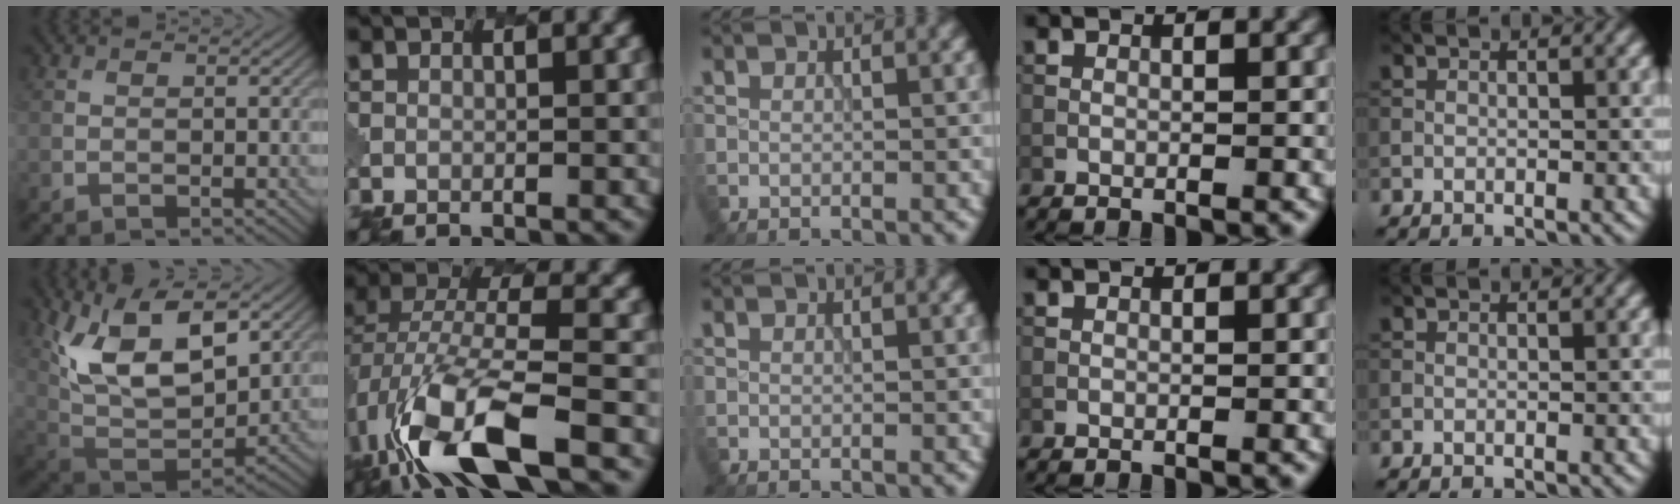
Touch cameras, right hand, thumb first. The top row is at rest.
{"thumb": {"total": 13.8, "force": [5.9, 7.0, 10.4], "torque": [-0.202, -0.004, 0.106]}, "index": {"total": 11.4, "force": [-5.8, 4.4, 8.8], "torque": [-0.182, -0.009, -0.110]}}